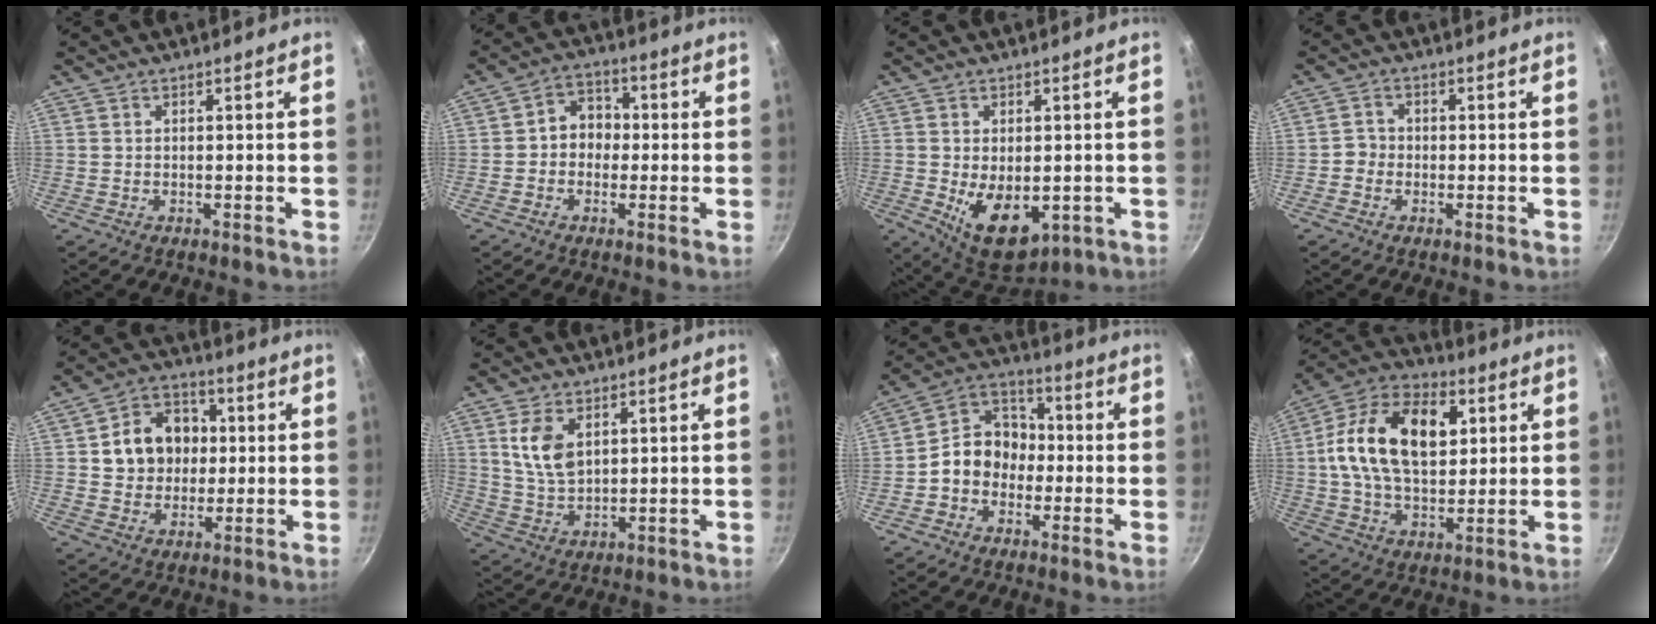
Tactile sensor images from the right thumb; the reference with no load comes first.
{"total": 6.6, "force": [-0.4, 5.6, 3.6], "torque": [-0.017, 0.020, -0.018]}
{"total": 11.1, "force": [-2.0, 6.7, 8.6], "torque": [-0.108, -0.014, -0.009]}
{"total": 2.3, "force": [-0.9, 2.0, 0.6], "torque": [0.005, 0.011, -0.023]}
{"total": 12.2, "force": [1.7, 10.3, 6.4], "torque": [-0.070, 0.013, 0.022]}
{"total": 7.9, "force": [2.8, 4.9, 5.5], "torque": [-0.097, -0.019, 0.060]}
{"total": 10.0, "force": [-2.1, 8.3, 5.2], "torque": [-0.044, 0.044, -0.057]}
{"total": 20.2, "force": [4.2, 12.8, 15.0], "torque": [-0.235, 0.011, 0.057]}